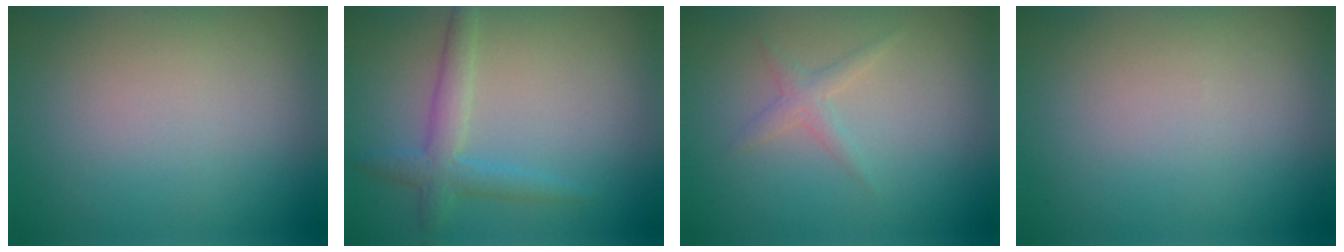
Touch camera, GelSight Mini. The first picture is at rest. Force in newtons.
{"total": 2.8, "press": 2.8, "slide": 0.1}
{"total": 1.3, "press": 1.3, "slide": 0.0}
{"total": 0.0}